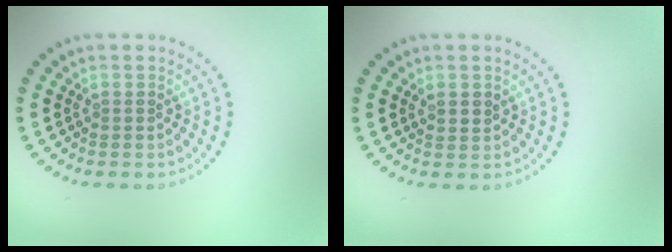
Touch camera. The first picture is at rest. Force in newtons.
{"total": 1.1, "press": 1.0, "slide": 0.5}